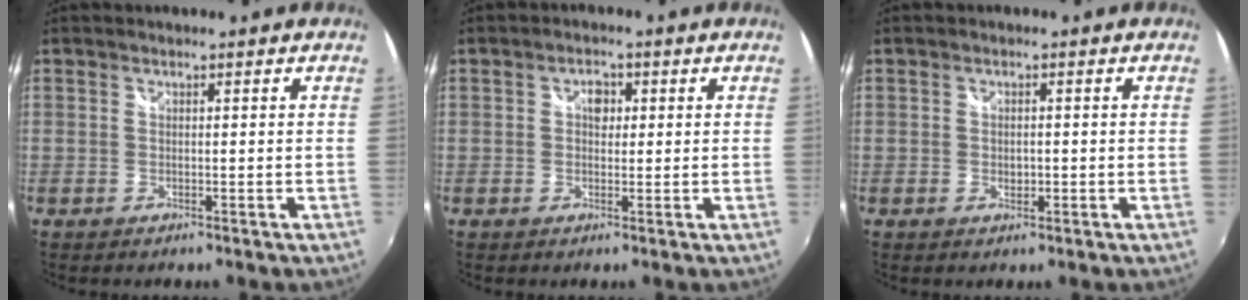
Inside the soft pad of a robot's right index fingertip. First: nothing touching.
{"total": 2.7, "force": [0.6, 2.0, 1.6], "torque": [-0.022, 0.007, 0.008]}
{"total": 1.6, "force": [-0.2, 1.2, 1.1], "torque": [-0.017, 0.000, -0.003]}